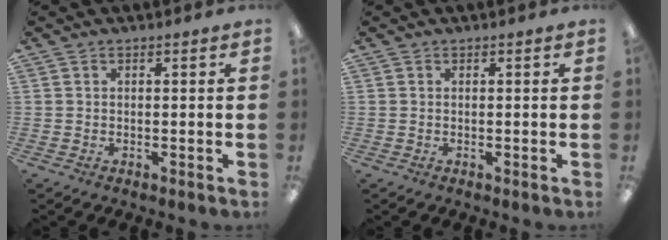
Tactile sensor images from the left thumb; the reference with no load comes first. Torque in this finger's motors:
{"motor_torque": [-0.03, -0.03, 0.06, -0.04, 0.00]}